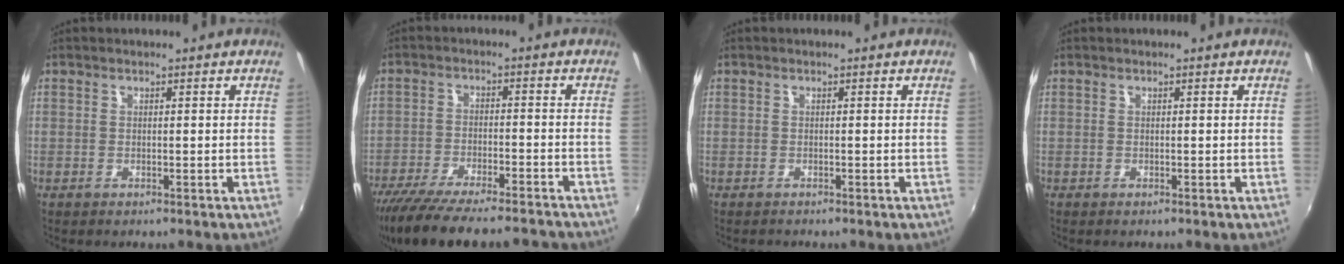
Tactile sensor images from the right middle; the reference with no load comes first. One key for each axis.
{"total": 17.9, "fx": -15.5, "fy": 3.3, "fz": 8.3, "tx": -0.162, "ty": -0.028, "tz": -0.238}
{"total": 0.5, "fx": -0.5, "fy": 0.1, "fz": 0.0, "tx": -0.001, "ty": -0.001, "tz": -0.010}
{"total": 0.0}